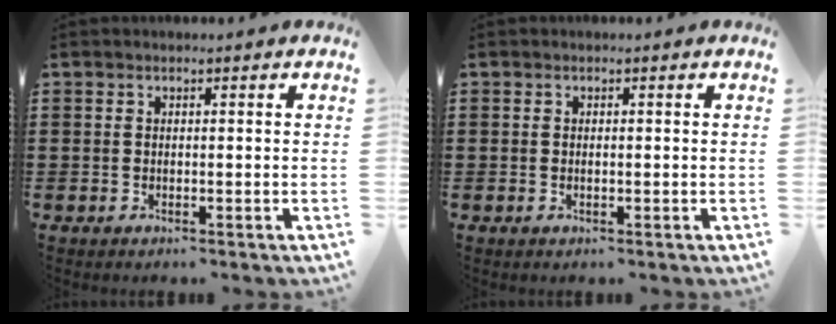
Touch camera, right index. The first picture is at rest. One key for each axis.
{"total": 0.5, "fx": 0.0, "fy": 0.1, "fz": 0.5, "tx": -0.011, "ty": -0.003, "tz": 0.000}